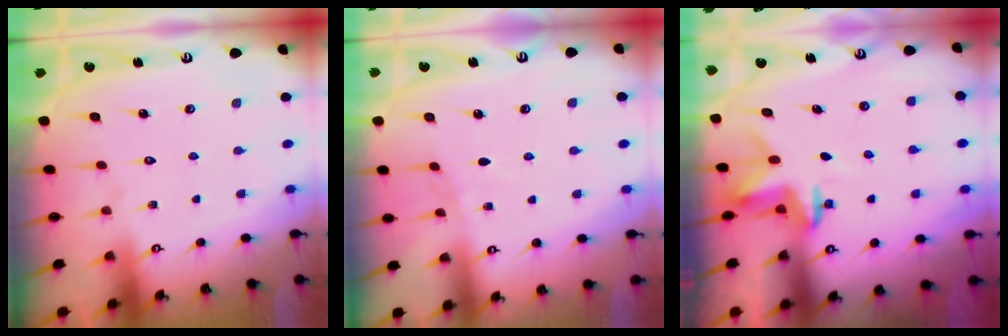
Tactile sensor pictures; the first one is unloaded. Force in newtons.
{"total": 3.1, "press": 3.0, "slide": 0.5}
{"total": 3.1, "press": 3.1, "slide": 0.2}